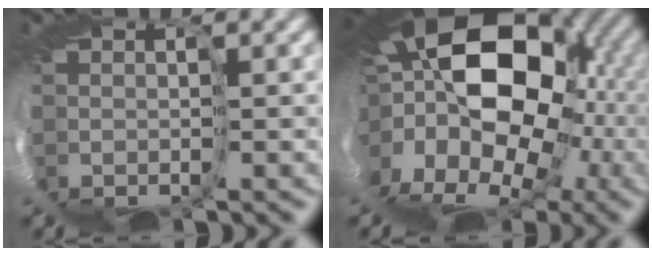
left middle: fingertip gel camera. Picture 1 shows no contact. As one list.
[{"total": 16.5, "force": [0.0, 12.2, 11.2], "torque": [-0.149, 0.008, -0.041]}]